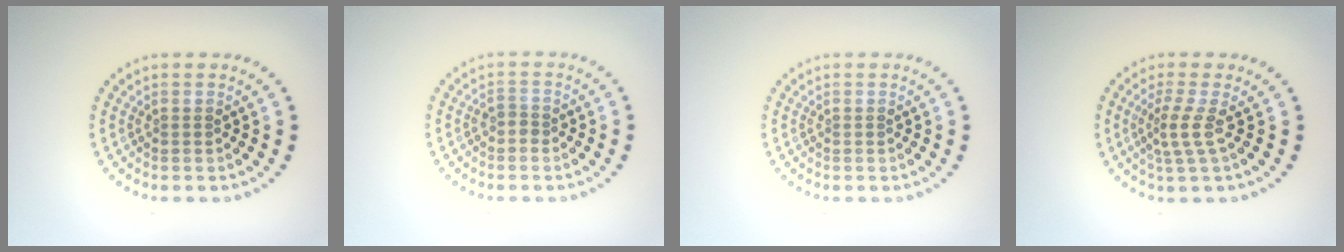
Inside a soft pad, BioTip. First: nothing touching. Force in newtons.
{"total": 1.1, "press": 0.9, "slide": 0.7}
{"total": 0.0}
{"total": 2.4, "press": 1.6, "slide": 1.8}